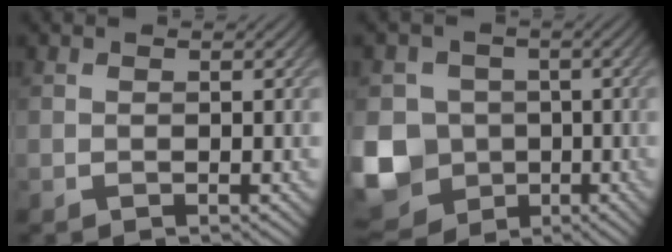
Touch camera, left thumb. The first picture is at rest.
{"total": 12.1, "force": [-2.4, 10.9, 4.7], "torque": [-0.146, -0.032, -0.070]}